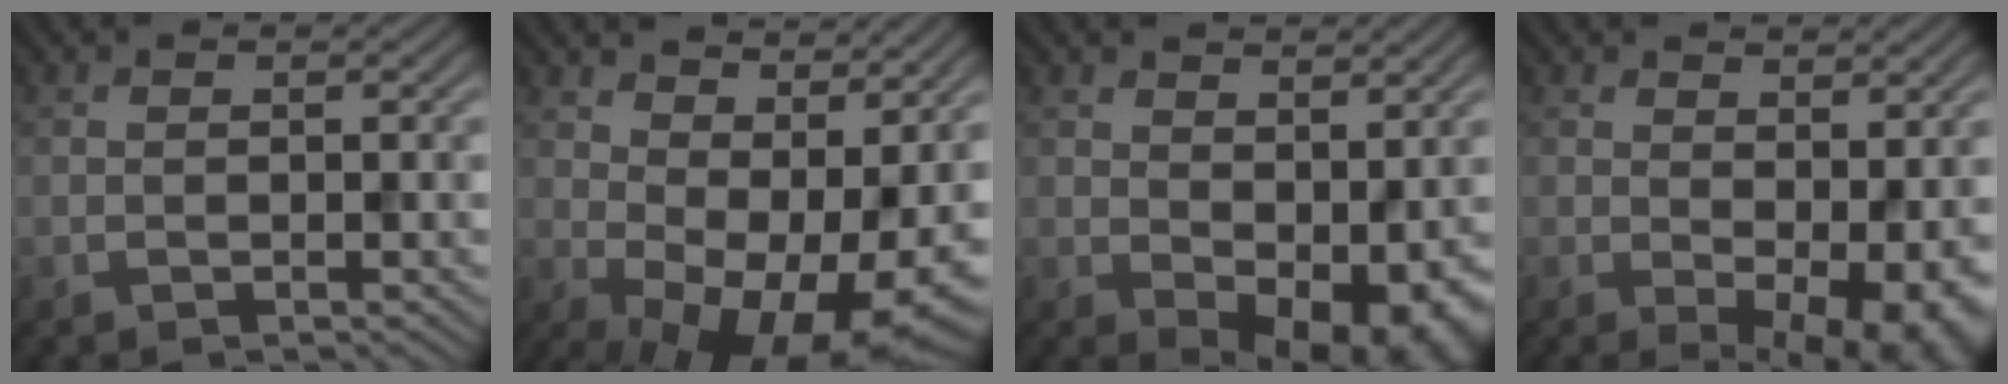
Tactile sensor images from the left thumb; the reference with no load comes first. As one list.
[{"total": 12.7, "force": [1.9, 6.9, 10.5], "torque": [-0.144, -0.015, 0.052]}, {"total": 8.3, "force": [0.3, 5.0, 6.7], "torque": [-0.093, -0.021, 0.020]}, {"total": 7.3, "force": [-0.2, 3.4, 6.4], "torque": [-0.087, -0.015, 0.011]}]